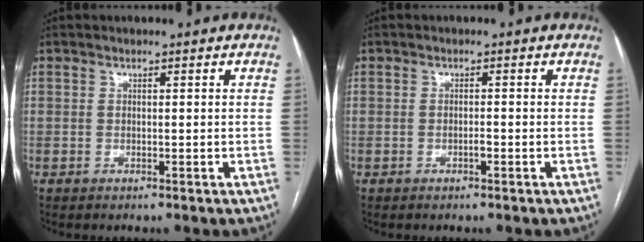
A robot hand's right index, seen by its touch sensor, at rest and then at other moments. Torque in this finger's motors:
{"motor_torque": [0.22, 0.16, 0.18, 0.02]}